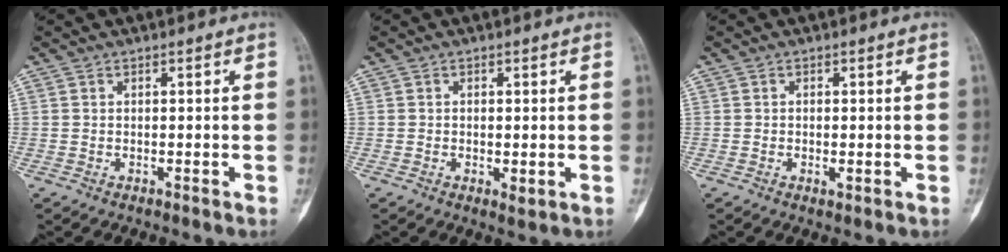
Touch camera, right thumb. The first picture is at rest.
{"total": 2.1, "force": [-0.3, 1.0, 1.8], "torque": [-0.026, -0.006, -0.003]}
{"total": 1.2, "force": [-0.2, 0.6, 1.0], "torque": [-0.018, -0.003, -0.003]}